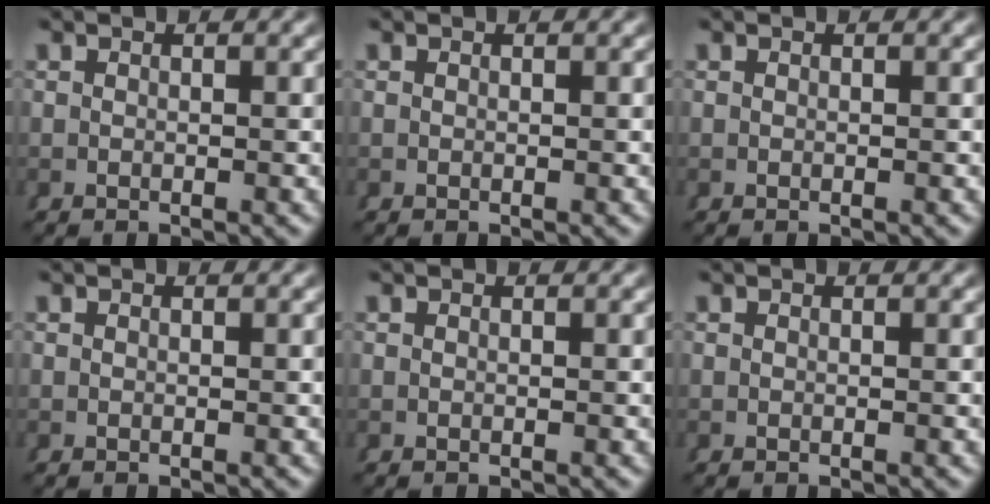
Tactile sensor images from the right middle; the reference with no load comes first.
{"total": 0.0}
{"total": 0.0}
{"total": 0.0}
{"total": 0.0}
{"total": 0.0}